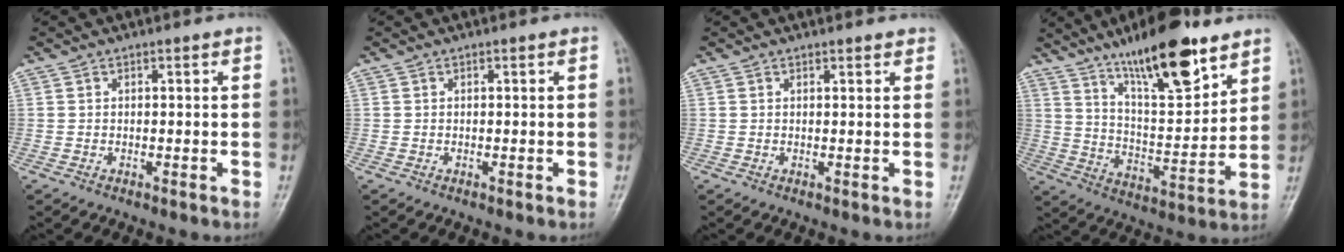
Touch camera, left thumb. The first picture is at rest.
{"total": 0.0}
{"total": 1.5, "force": [1.3, 0.4, 0.6], "torque": [0.000, -0.001, 0.014]}
{"total": 18.3, "force": [12.2, 5.3, 12.6], "torque": [-0.173, -0.065, 0.210]}